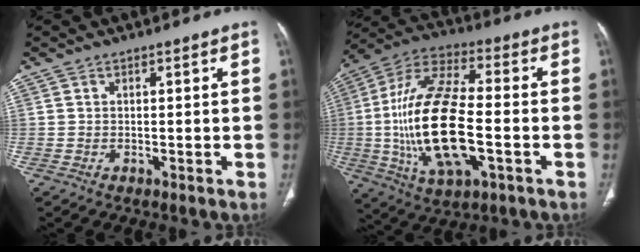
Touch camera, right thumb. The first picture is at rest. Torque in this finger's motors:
{"motor_torque": [2.60, 2.41, 2.72, -0.05, 0.83]}